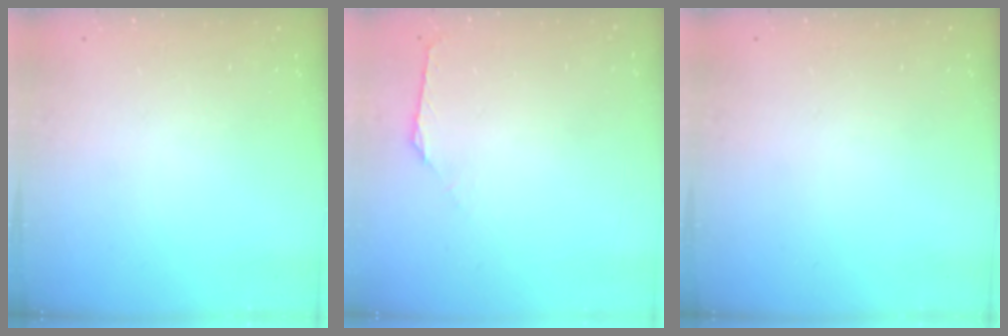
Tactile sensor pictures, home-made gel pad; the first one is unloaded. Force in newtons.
{"total": 1.7, "press": 1.6, "slide": 0.6}
{"total": 0.0}